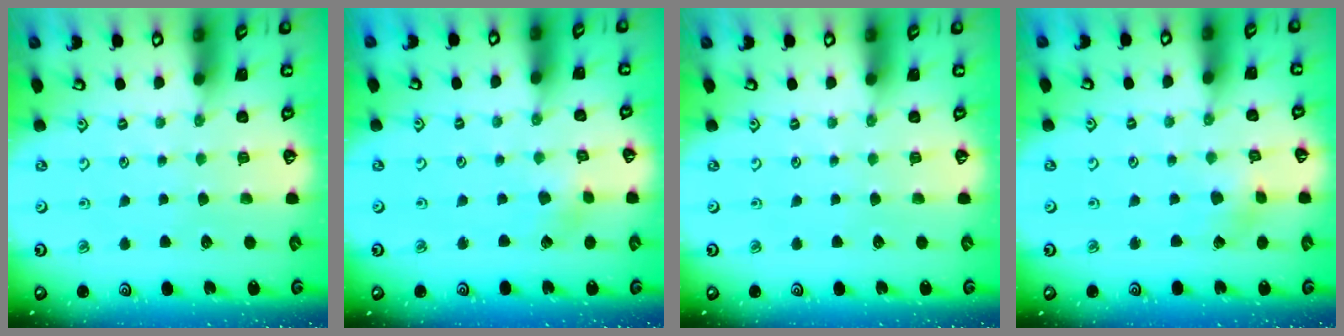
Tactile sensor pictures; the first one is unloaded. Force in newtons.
{"total": 2.4, "press": 2.4, "slide": 0.3}
{"total": 0.0}
{"total": 2.1, "press": 2.1, "slide": 0.2}